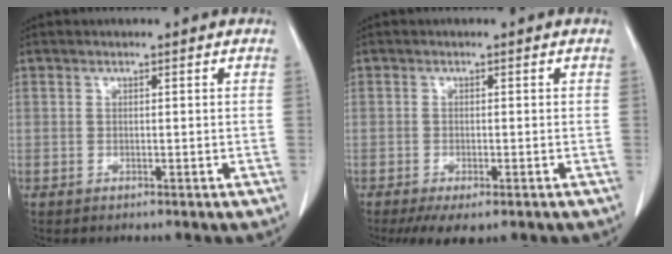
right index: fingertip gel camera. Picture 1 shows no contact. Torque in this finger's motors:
{"motor_torque": [0.24, -0.20, 0.06, 0.00]}